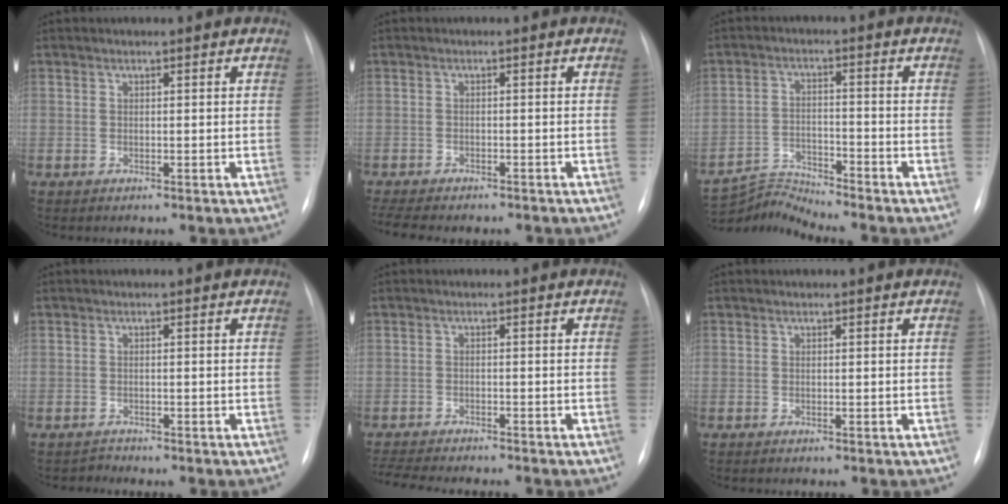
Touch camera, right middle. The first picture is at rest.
{"total": 8.6, "force": [-7.2, 2.6, 4.0], "torque": [-0.063, 0.001, -0.093]}
{"total": 5.9, "force": [-5.1, -2.2, -1.7], "torque": [0.017, -0.006, -0.094]}
{"total": 0.7, "force": [-0.6, 0.0, -0.4], "torque": [0.008, -0.006, -0.008]}
{"total": 7.7, "force": [-7.0, 0.4, 3.1], "torque": [-0.049, -0.012, -0.110]}
{"total": 0.0}